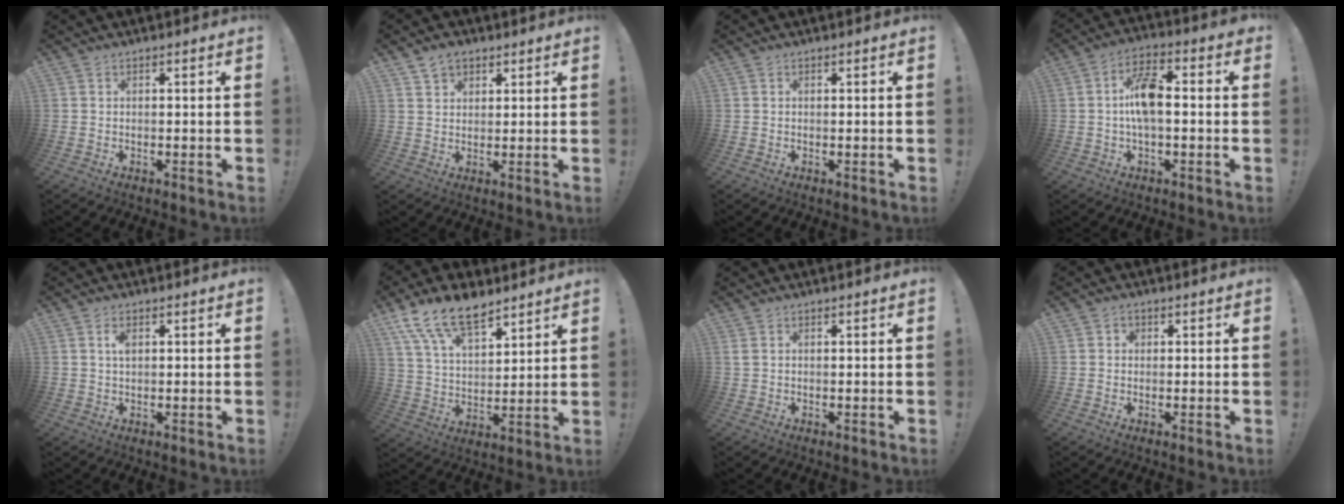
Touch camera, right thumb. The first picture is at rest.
{"total": 4.8, "force": [3.4, 3.2, 1.4], "torque": [-0.017, -0.015, 0.062]}
{"total": 0.0}
{"total": 11.0, "force": [-0.2, 5.5, 9.5], "torque": [-0.163, 0.017, -0.004]}
{"total": 2.5, "force": [0.8, 1.2, 2.0], "torque": [-0.027, -0.003, 0.011]}
{"total": 15.4, "force": [11.0, 6.8, 8.3], "torque": [-0.150, -0.067, 0.203]}
{"total": 1.0, "force": [0.6, 0.4, 0.7], "torque": [-0.007, -0.002, 0.009]}
{"total": 1.4, "force": [0.1, 1.3, 0.5], "torque": [-0.005, 0.002, 0.001]}